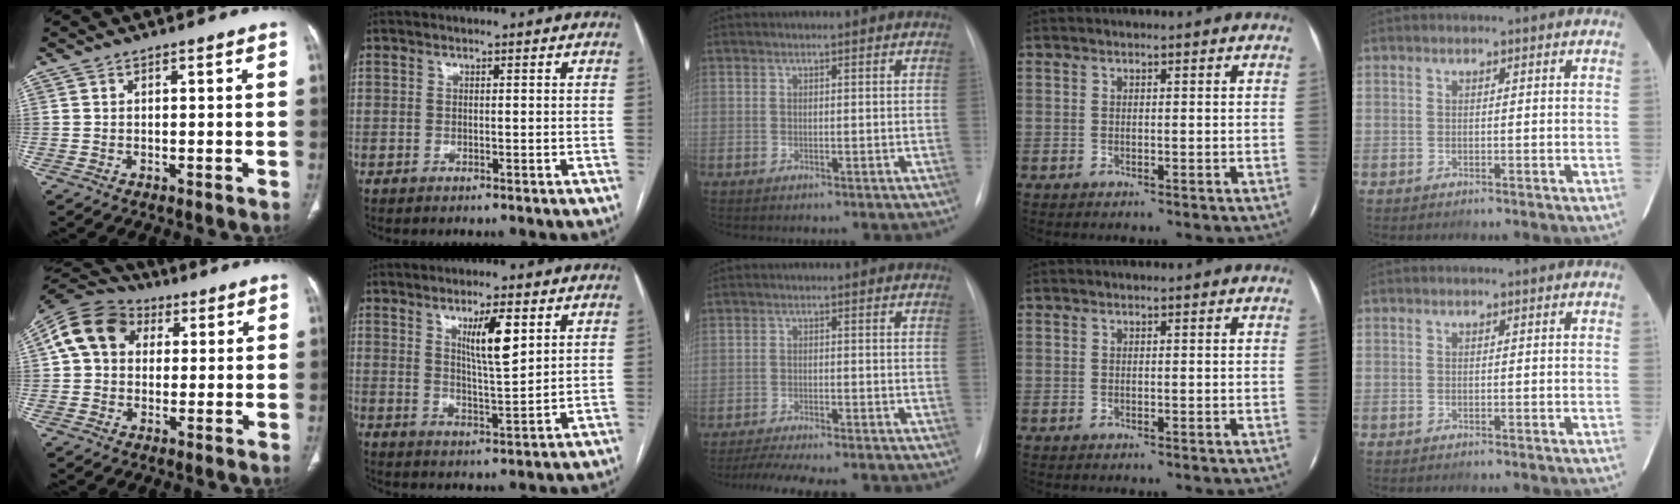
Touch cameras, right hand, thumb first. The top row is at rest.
{"thumb": {"total": 12.6, "force": [3.1, 10.1, 6.9], "torque": [-0.120, 0.025, 0.044]}, "index": {"total": 7.2, "force": [3.2, 0.9, 6.4], "torque": [-0.111, -0.008, 0.056]}, "middle": {"total": 10.8, "force": [-9.6, 1.4, 4.7], "torque": [-0.069, -0.006, -0.133]}}